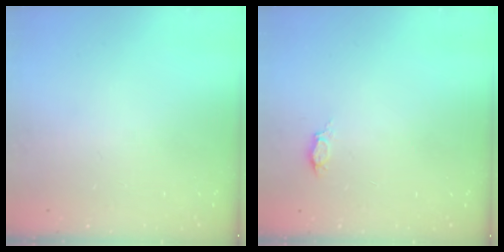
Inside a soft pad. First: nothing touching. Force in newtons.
{"total": 4.2, "press": 4.1, "slide": 0.6}